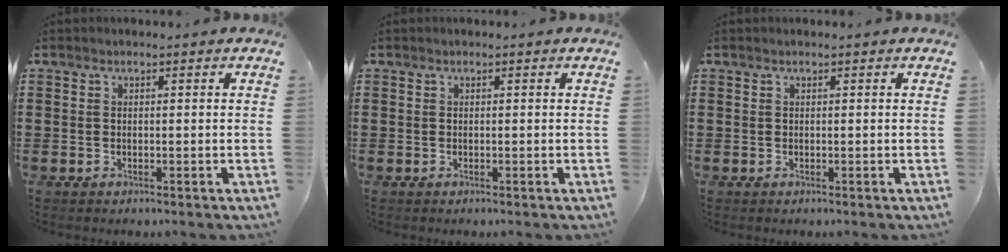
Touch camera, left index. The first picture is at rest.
{"total": 0.0}
{"total": 0.0}